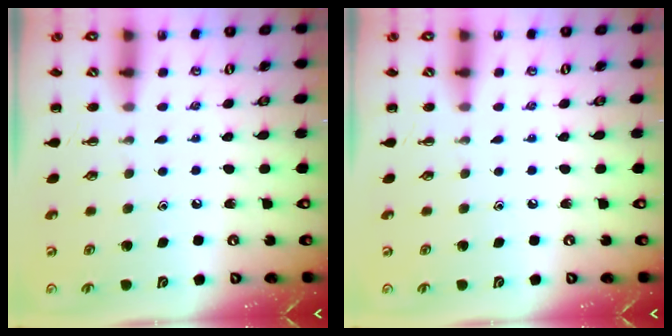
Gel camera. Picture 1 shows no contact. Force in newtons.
{"total": 0.0}